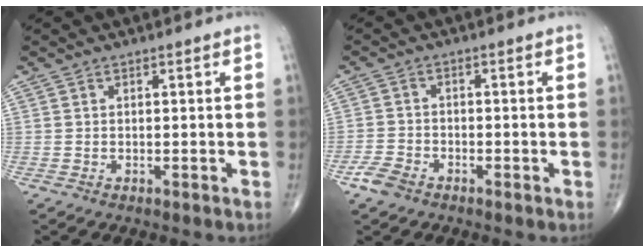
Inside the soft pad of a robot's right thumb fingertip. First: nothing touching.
{"total": 3.7, "force": [-2.5, 2.0, 1.8], "torque": [-0.039, 0.003, -0.051]}